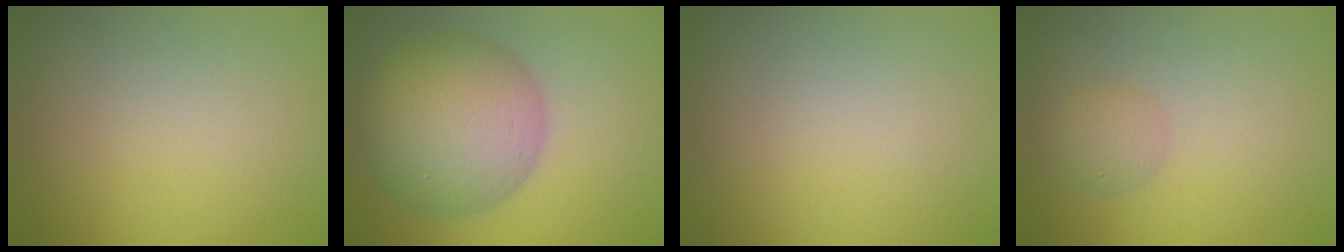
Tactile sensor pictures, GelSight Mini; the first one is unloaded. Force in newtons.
{"total": 11.6, "press": 11.6, "slide": 0.3}
{"total": 0.0}
{"total": 1.6, "press": 1.6, "slide": 0.1}